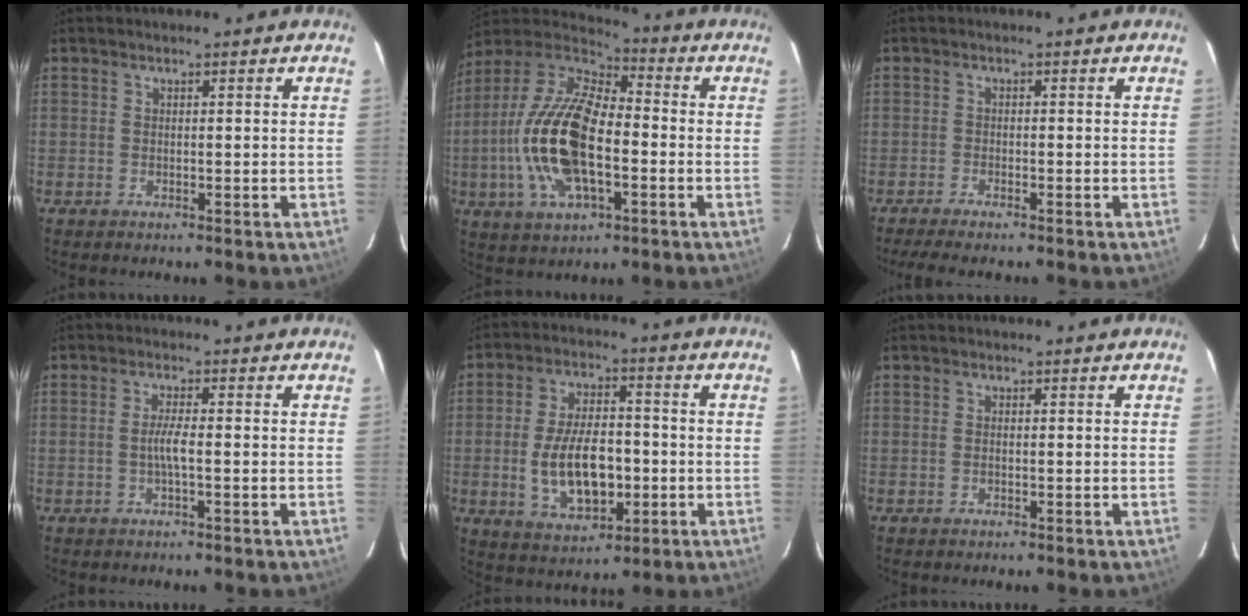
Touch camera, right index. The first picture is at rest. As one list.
[{"total": 20.1, "force": [-3.6, 9.1, 17.6], "torque": [-0.367, -0.002, -0.073]}, {"total": 4.7, "force": [-4.1, 0.2, 2.4], "torque": [-0.057, -0.015, -0.071]}, {"total": 2.7, "force": [-0.7, -0.1, 2.6], "torque": [-0.052, 0.001, -0.015]}, {"total": 12.9, "force": [-2.4, 6.6, 10.9], "torque": [-0.211, -0.002, -0.028]}, {"total": 0.6, "force": [-0.1, 0.2, 0.5], "torque": [-0.012, 0.000, -0.004]}]